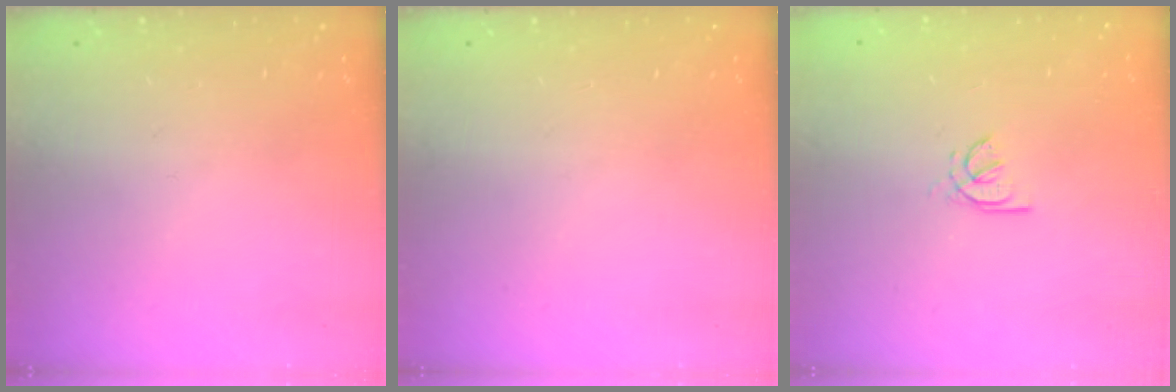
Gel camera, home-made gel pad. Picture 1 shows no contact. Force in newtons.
{"total": 0.0}
{"total": 1.4, "press": 1.3, "slide": 0.4}